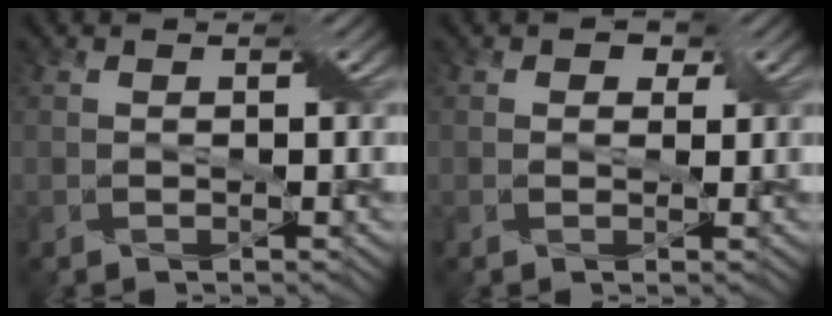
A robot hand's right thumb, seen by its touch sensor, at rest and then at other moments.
{"total": 1.9, "force": [1.0, 1.5, 0.7], "torque": [-0.010, -0.004, 0.010]}